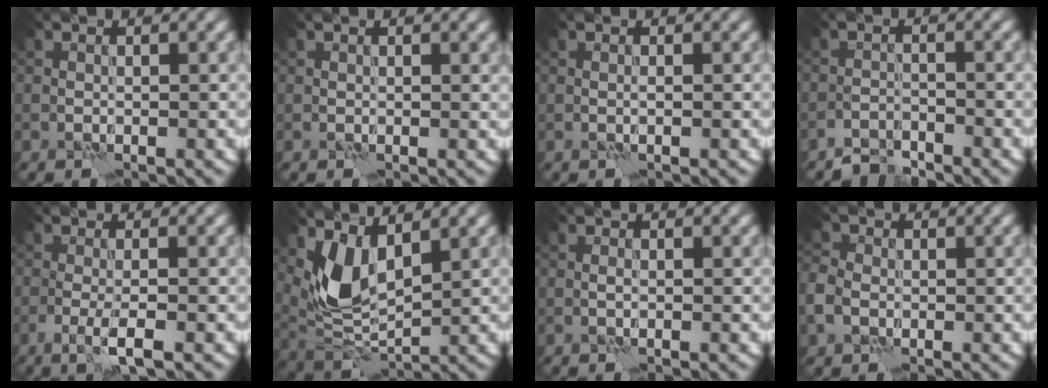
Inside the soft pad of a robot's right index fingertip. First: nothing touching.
{"total": 0.6, "force": [0.6, 0.0, 0.3], "torque": [-0.001, 0.003, 0.010]}
{"total": 0.0}
{"total": 2.2, "force": [-2.1, 0.6, 0.1], "torque": [0.003, 0.007, -0.044]}
{"total": 2.5, "force": [-0.9, 0.3, 2.3], "torque": [-0.039, 0.003, -0.023]}
{"total": 4.8, "force": [2.2, 2.3, 3.6], "torque": [-0.083, -0.008, 0.049]}
{"total": 0.5, "force": [-0.2, 0.1, 0.5], "torque": [-0.013, 0.005, -0.005]}
{"total": 3.4, "force": [-0.8, 2.8, 1.9], "torque": [-0.045, -0.005, -0.019]}